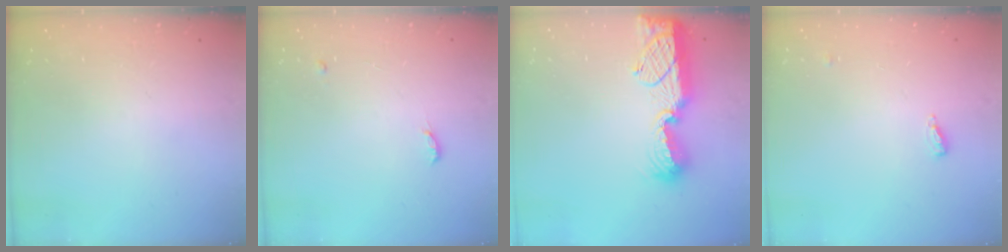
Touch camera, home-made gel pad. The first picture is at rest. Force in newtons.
{"total": 7.8, "press": 4.4, "slide": 6.4}
{"total": 13.4, "press": 13.3, "slide": 0.6}
{"total": 4.7, "press": 4.6, "slide": 1.2}